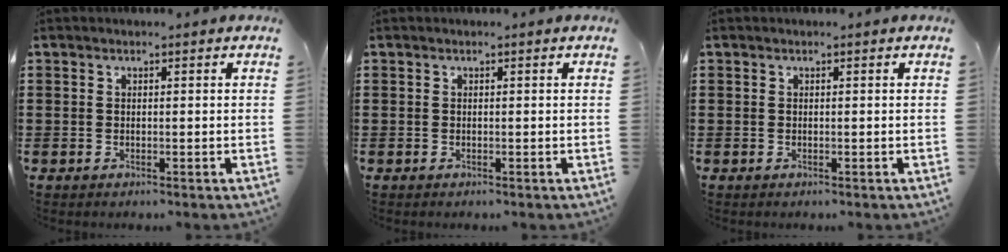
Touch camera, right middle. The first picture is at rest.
{"total": 0.0}
{"total": 0.0}